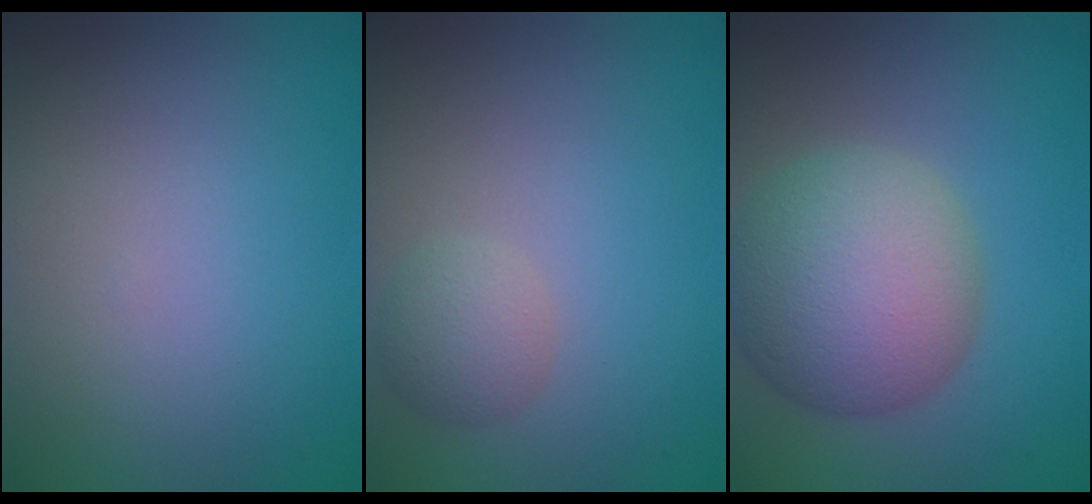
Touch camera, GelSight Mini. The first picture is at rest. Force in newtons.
{"total": 2.2, "press": 2.2, "slide": 0.1}
{"total": 8.9, "press": 8.9, "slide": 0.6}